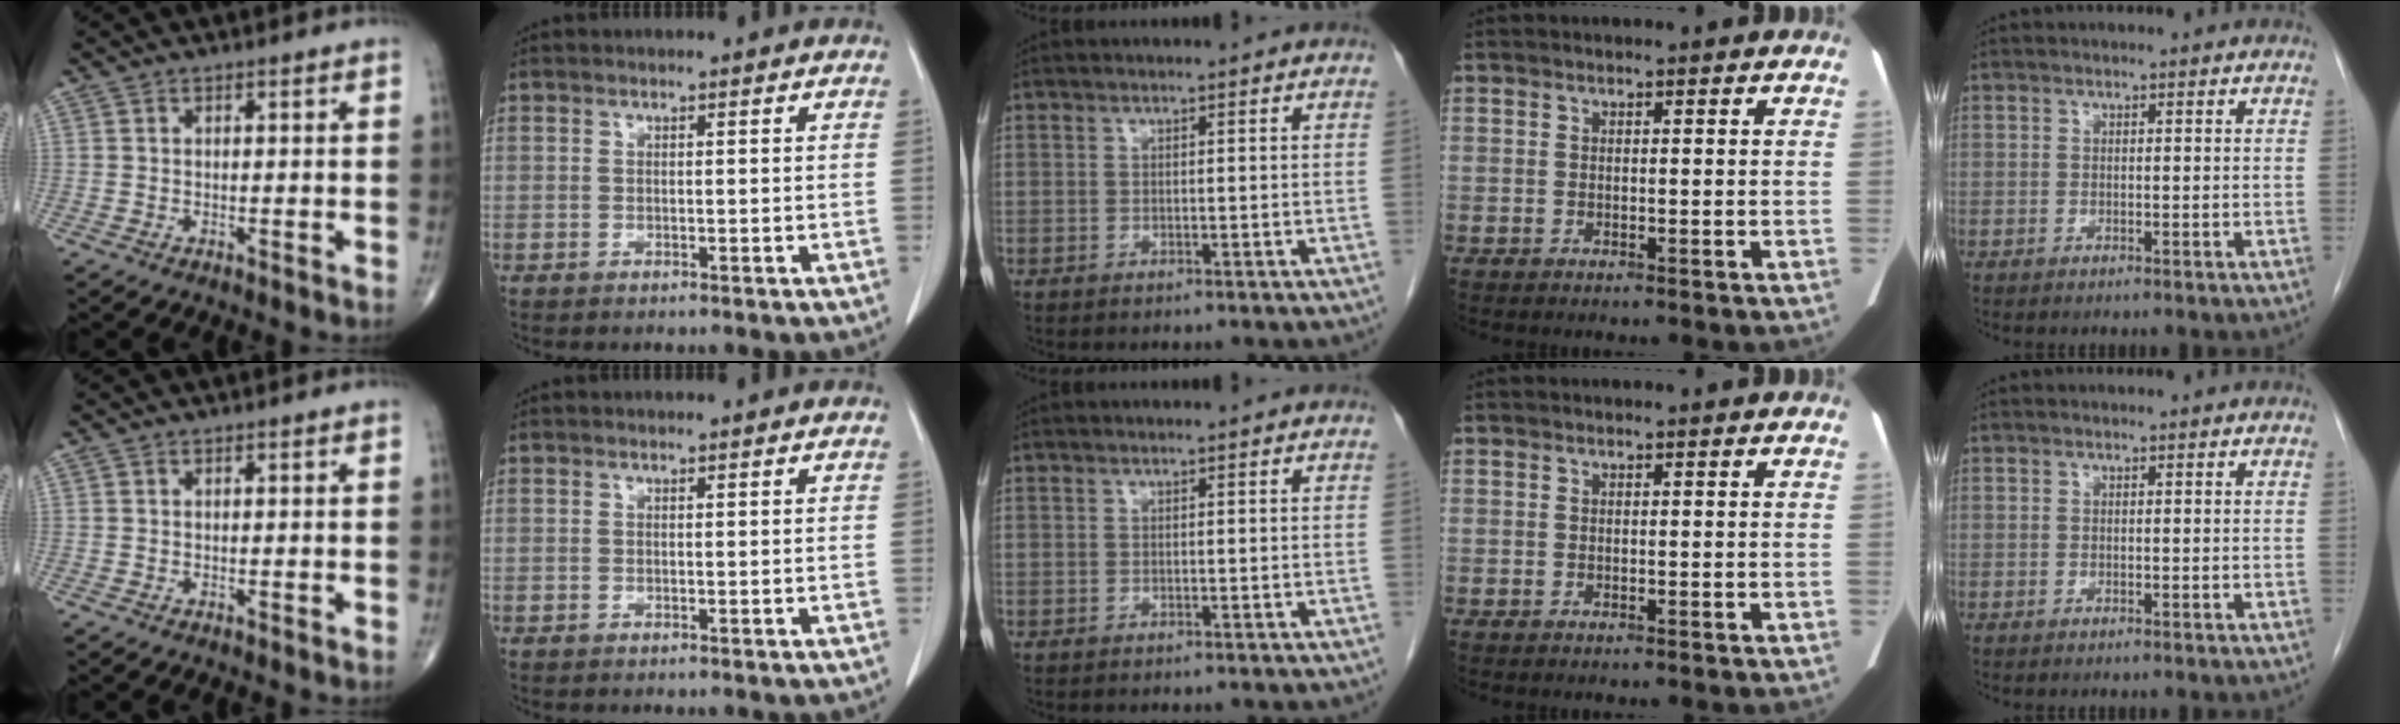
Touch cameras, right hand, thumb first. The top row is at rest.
{}